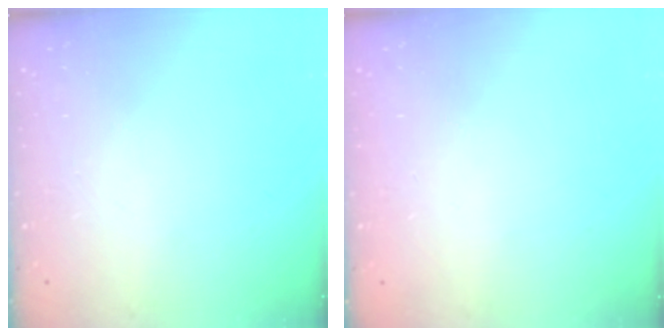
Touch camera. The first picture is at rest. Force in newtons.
{"total": 0.0}